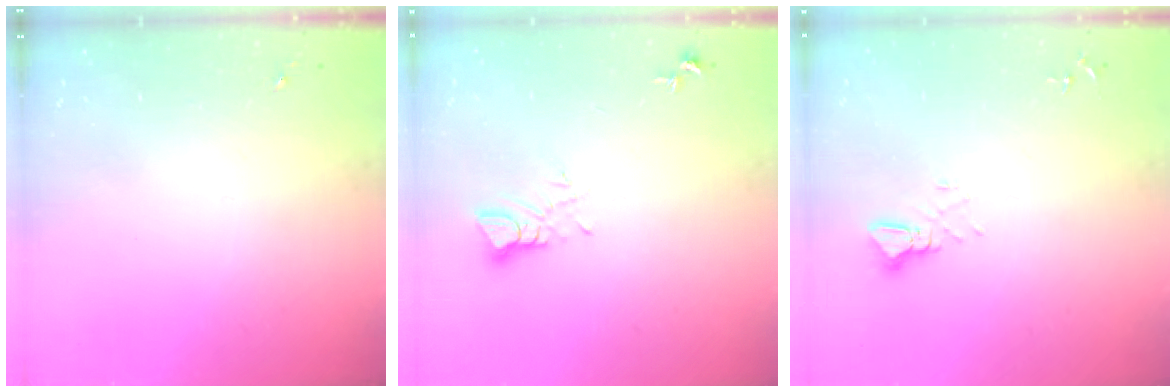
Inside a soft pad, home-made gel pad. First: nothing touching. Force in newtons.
{"total": 4.0, "press": 3.9, "slide": 0.3}
{"total": 2.5, "press": 2.5, "slide": 0.1}